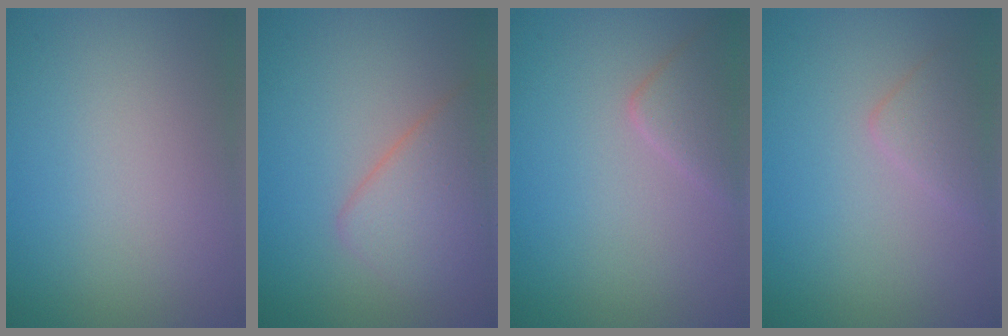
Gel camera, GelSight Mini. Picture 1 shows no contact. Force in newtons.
{"total": 3.9, "press": 3.9, "slide": 0.2}
{"total": 2.6, "press": 2.6, "slide": 0.1}
{"total": 1.9, "press": 1.9, "slide": 0.0}